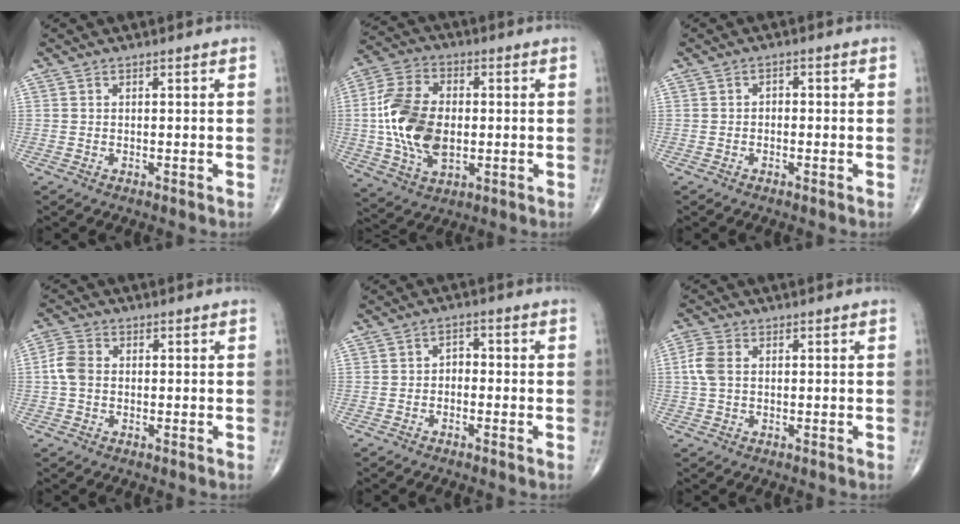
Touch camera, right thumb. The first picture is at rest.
{"total": 16.3, "force": [-0.4, 10.0, 12.8], "torque": [-0.246, 0.006, -0.004]}
{"total": 1.3, "force": [-0.3, 1.0, 0.7], "torque": [-0.004, 0.007, -0.010]}
{"total": 4.5, "force": [0.0, 3.3, 3.0], "torque": [-0.067, 0.013, -0.007]}
{"total": 2.5, "force": [-0.7, 1.8, 1.5], "torque": [-0.010, 0.015, -0.022]}
{"total": 4.3, "force": [0.5, 2.8, 3.2], "torque": [-0.087, 0.008, 0.006]}